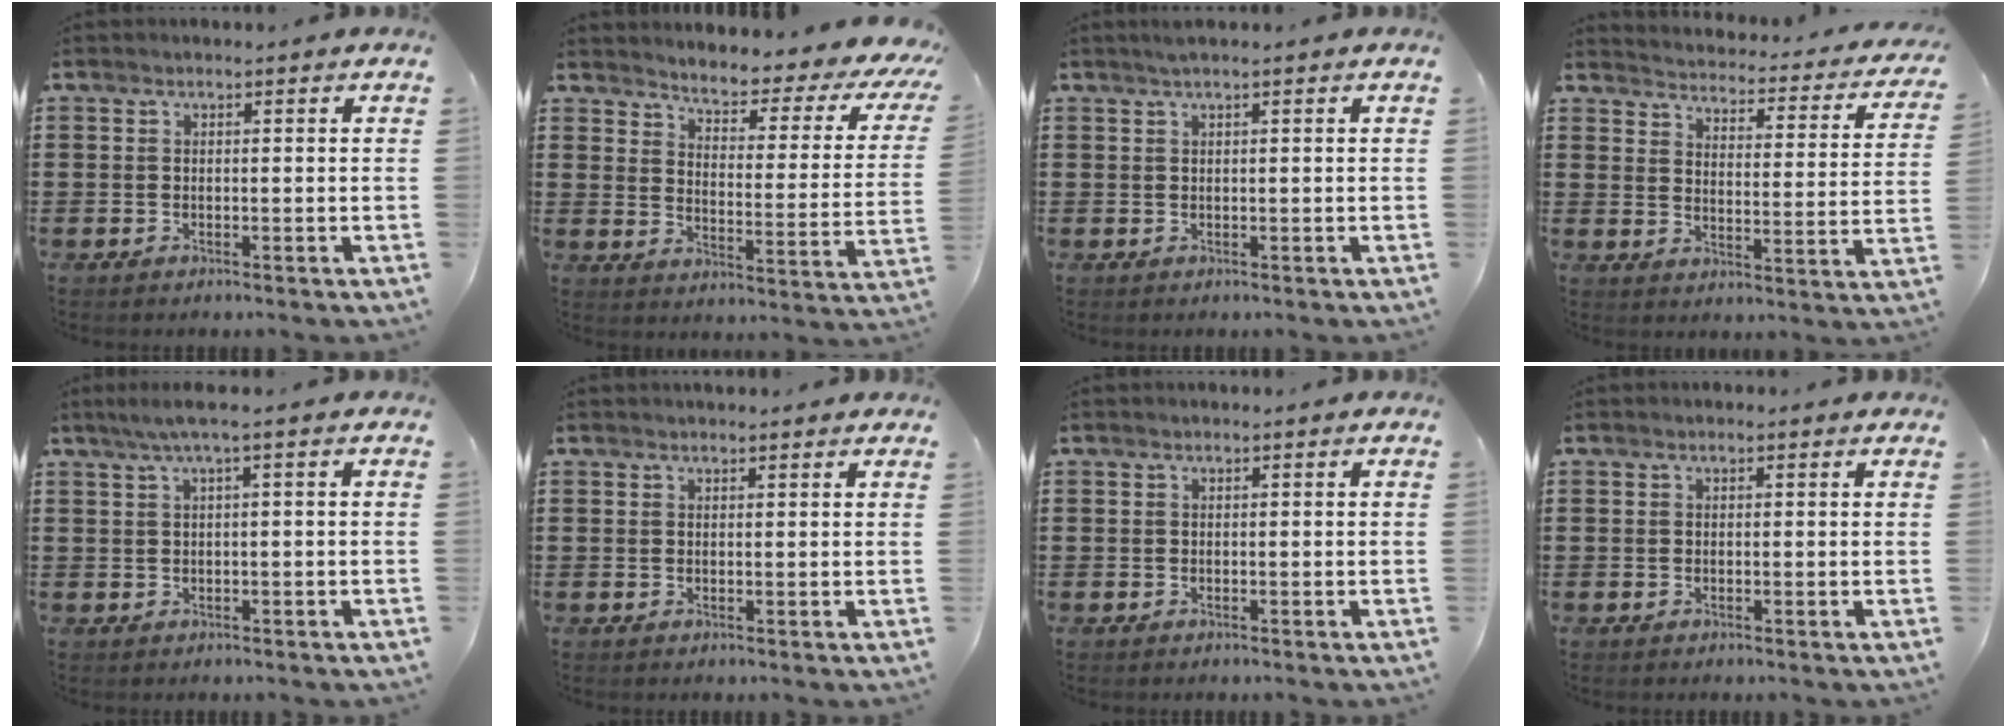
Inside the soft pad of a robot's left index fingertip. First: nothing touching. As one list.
[{"total": 3.5, "force": [3.1, 0.2, 1.6], "torque": [-0.044, -0.036, 0.039]}, {"total": 1.0, "force": [0.6, -0.1, 0.7], "torque": [-0.013, 0.000, 0.011]}, {"total": 2.8, "force": [2.7, -0.2, 0.4], "torque": [-0.028, -0.030, 0.037]}, {"total": 2.3, "force": [0.3, -0.1, 2.3], "torque": [-0.041, -0.002, 0.004]}, {"total": 1.1, "force": [1.0, 0.1, 0.2], "torque": [-0.006, 0.000, 0.020]}, {"total": 0.0}, {"total": 0.0}]